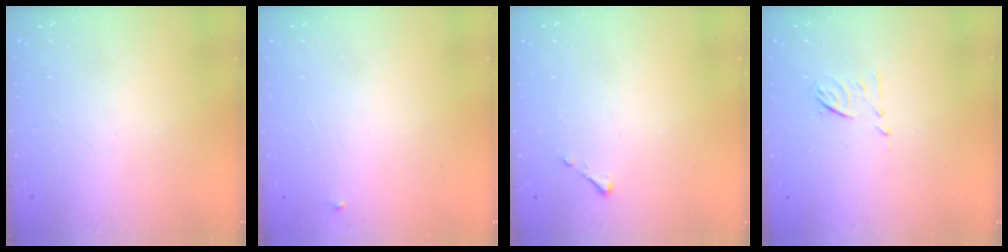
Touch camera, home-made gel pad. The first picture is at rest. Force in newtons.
{"total": 2.1, "press": 2.1, "slide": 0.1}
{"total": 2.5, "press": 2.5, "slide": 0.3}
{"total": 6.6, "press": 6.5, "slide": 1.1}